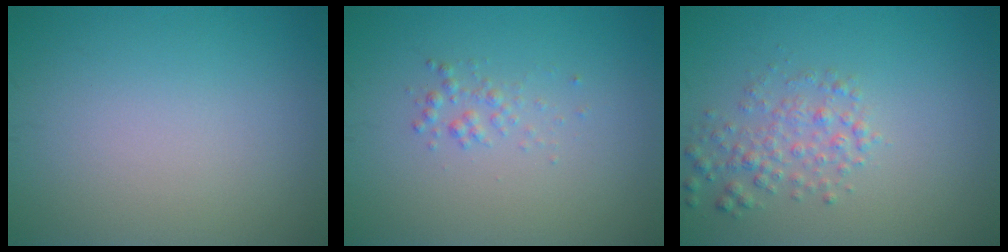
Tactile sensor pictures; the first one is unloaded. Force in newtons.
{"total": 1.1, "press": 1.1, "slide": 0.1}
{"total": 2.5, "press": 2.5, "slide": 0.1}